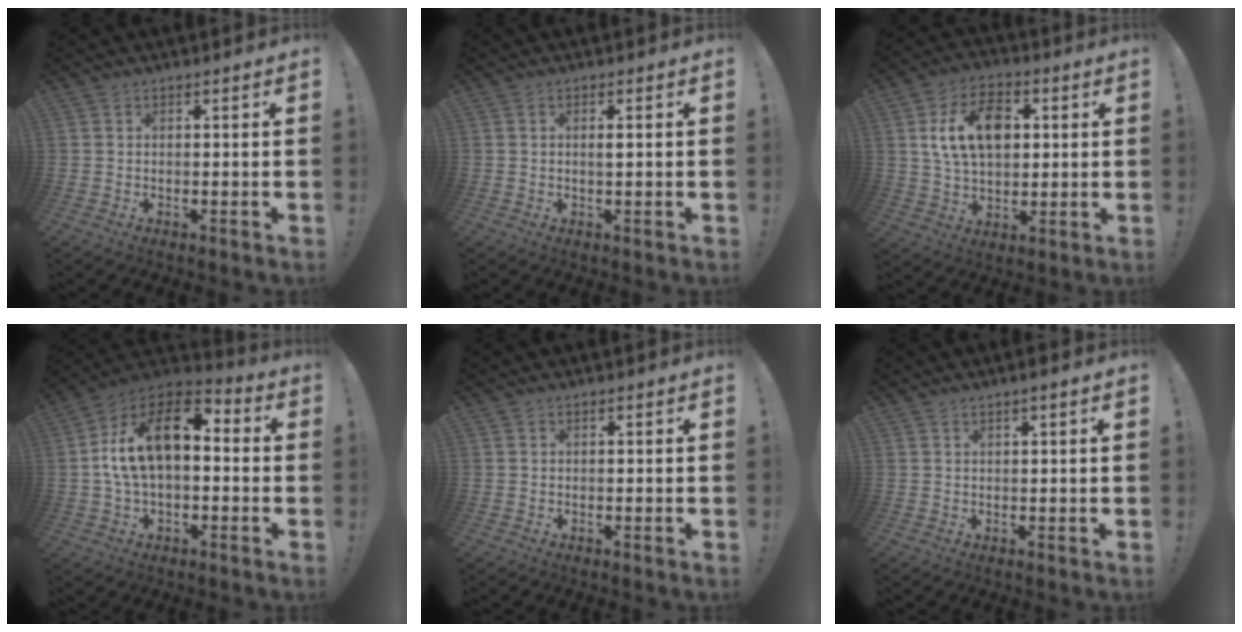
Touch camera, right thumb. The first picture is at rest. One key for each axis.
{"total": 1.0, "fx": 0.3, "fy": 0.0, "fz": 1.0, "tx": -0.012, "ty": -0.003, "tz": 0.003}
{"total": 15.5, "fx": 4.1, "fy": 11.1, "fz": 10.0, "tx": -0.146, "ty": 0.002, "tz": 0.081}
{"total": 17.0, "fx": 3.4, "fy": 9.0, "fz": 14.0, "tx": -0.236, "ty": -0.004, "tz": 0.058}
{"total": 0.0}
{"total": 1.5, "fx": 0.8, "fy": -0.1, "fz": 1.2, "tx": -0.023, "ty": 0.000, "tz": 0.013}